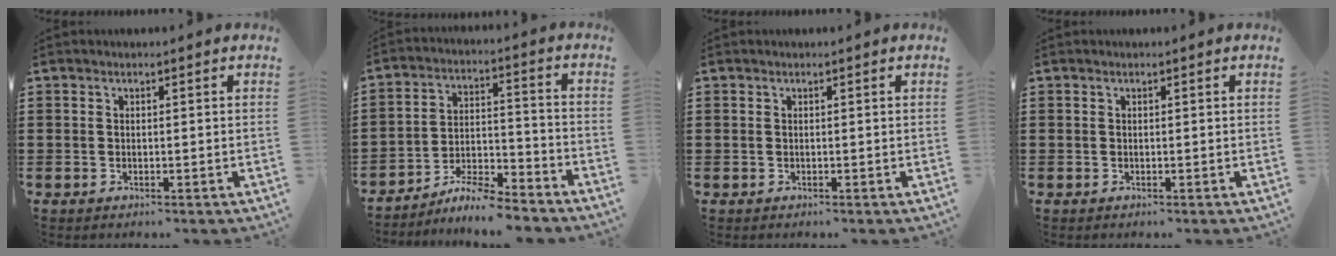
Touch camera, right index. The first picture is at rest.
{"total": 6.8, "force": [-6.4, 0.4, 2.0], "torque": [-0.035, 0.005, -0.123]}
{"total": 0.0}
{"total": 0.0}